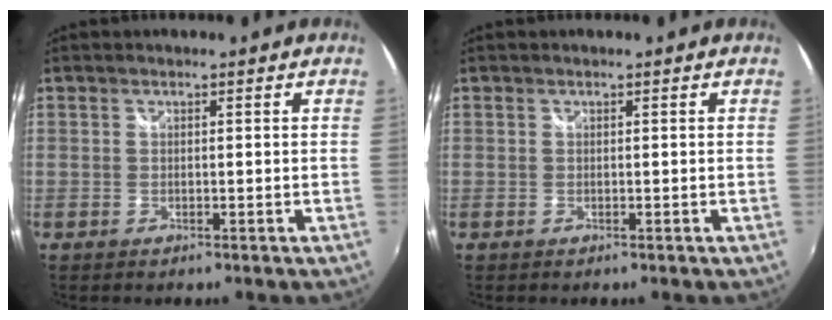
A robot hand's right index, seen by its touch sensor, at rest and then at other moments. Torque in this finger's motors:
{"motor_torque": [-0.11, 0.13, 0.00, 0.00]}